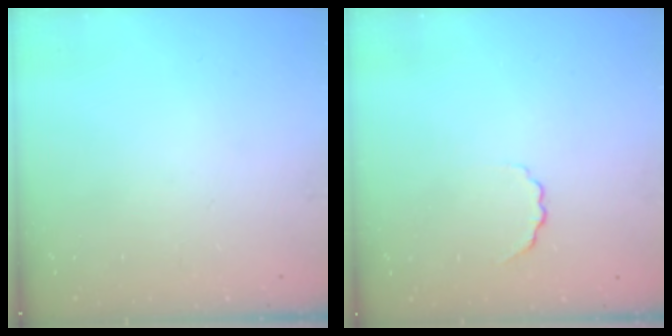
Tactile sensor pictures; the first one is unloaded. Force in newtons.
{"total": 2.5, "press": 2.4, "slide": 0.6}